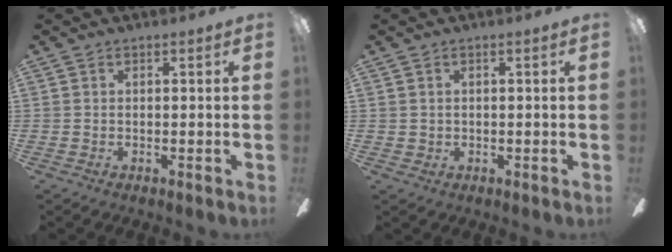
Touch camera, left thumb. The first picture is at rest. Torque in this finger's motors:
{"motor_torque": [-0.15, 0.03, 0.17, -0.34, 0.00]}